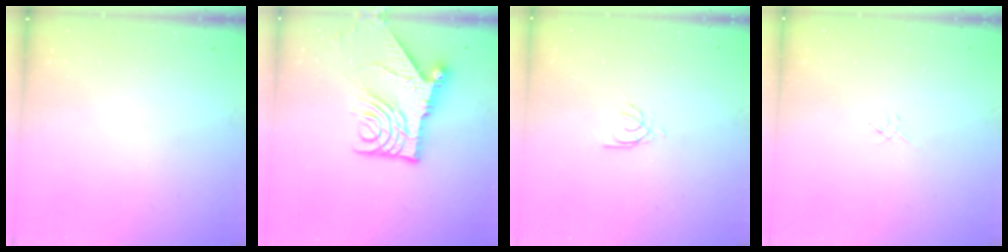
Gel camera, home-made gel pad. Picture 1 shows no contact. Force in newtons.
{"total": 15.5, "press": 15.4, "slide": 1.7}
{"total": 2.4, "press": 2.3, "slide": 0.4}
{"total": 1.3, "press": 1.2, "slide": 0.5}